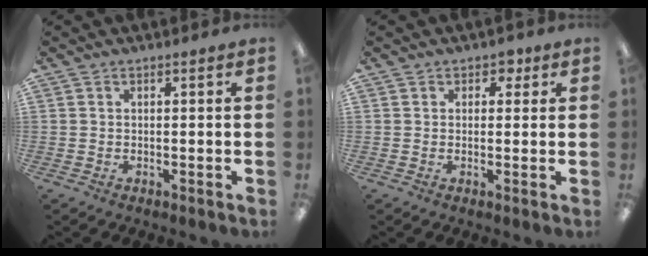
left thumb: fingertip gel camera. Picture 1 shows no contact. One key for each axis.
{"total": 2.5, "fx": 1.1, "fy": 2.1, "fz": 0.8, "tx": -0.001, "ty": 0.002, "tz": 0.016}